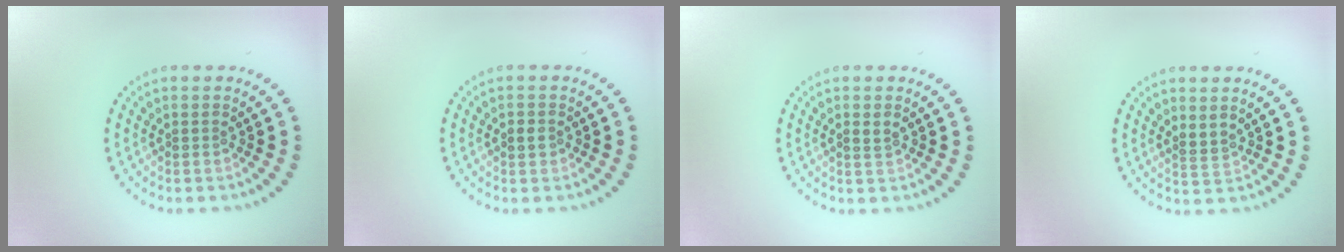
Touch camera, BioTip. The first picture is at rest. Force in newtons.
{"total": 1.1, "press": 1.1, "slide": 0.1}
{"total": 0.9, "press": 0.9, "slide": 0.3}
{"total": 1.5, "press": 1.2, "slide": 0.8}